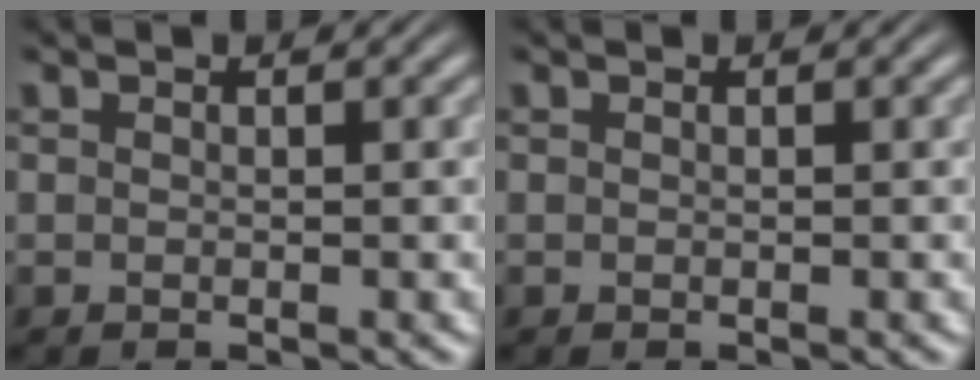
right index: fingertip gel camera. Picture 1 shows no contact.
{"total": 0.0}